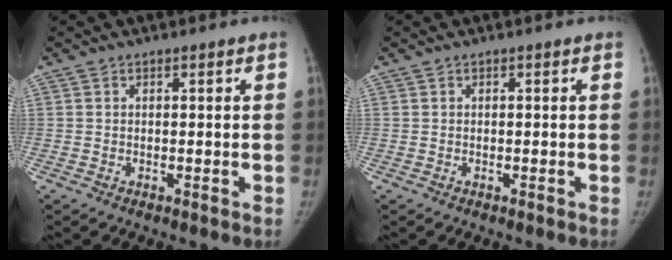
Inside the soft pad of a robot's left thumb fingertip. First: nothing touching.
{"total": 0.0}